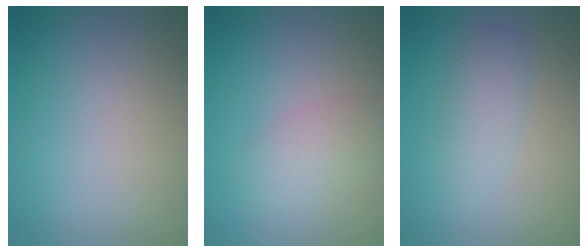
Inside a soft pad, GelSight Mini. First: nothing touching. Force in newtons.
{"total": 2.3, "press": 2.3, "slide": 0.1}
{"total": 2.3, "press": 2.3, "slide": 0.1}